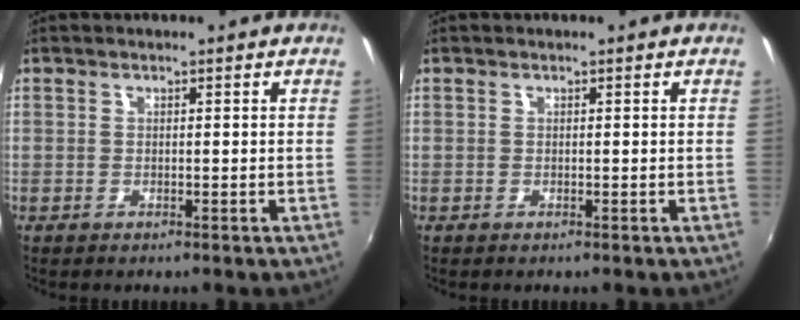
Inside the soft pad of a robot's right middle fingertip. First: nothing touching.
{"total": 0.0}